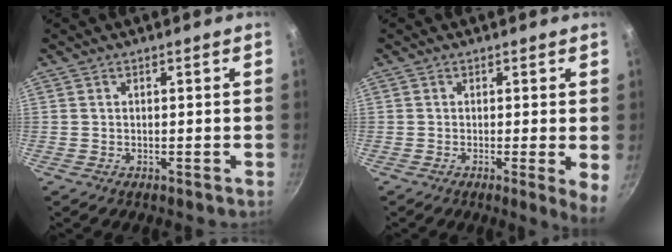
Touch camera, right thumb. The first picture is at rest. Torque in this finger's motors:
{"motor_torque": [0.00, 0.16, -0.08, -0.13, 0.04]}